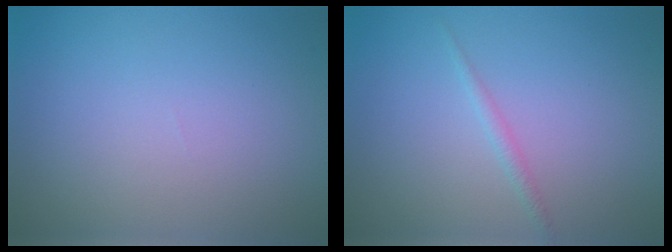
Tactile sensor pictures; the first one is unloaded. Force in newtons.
{"total": 0.9, "press": 0.9, "slide": 0.0}